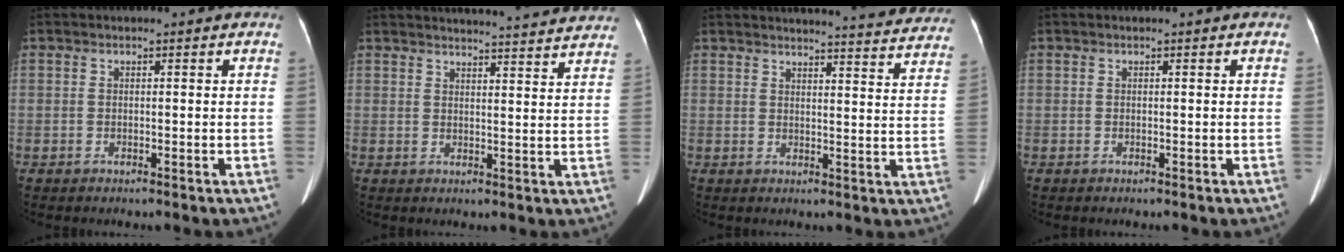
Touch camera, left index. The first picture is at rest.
{"total": 17.0, "force": [16.5, 0.7, 4.4], "torque": [-0.053, -0.016, 0.190]}
{"total": 19.7, "force": [19.2, 1.4, 4.4], "torque": [-0.045, -0.068, 0.205]}
{"total": 0.0}